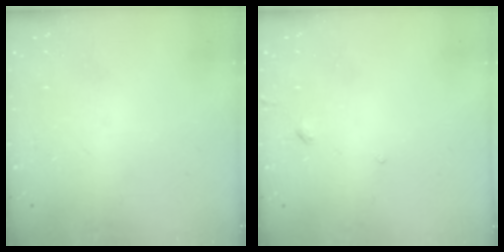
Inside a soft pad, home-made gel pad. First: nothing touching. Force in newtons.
{"total": 1.5, "press": 1.5, "slide": 0.5}